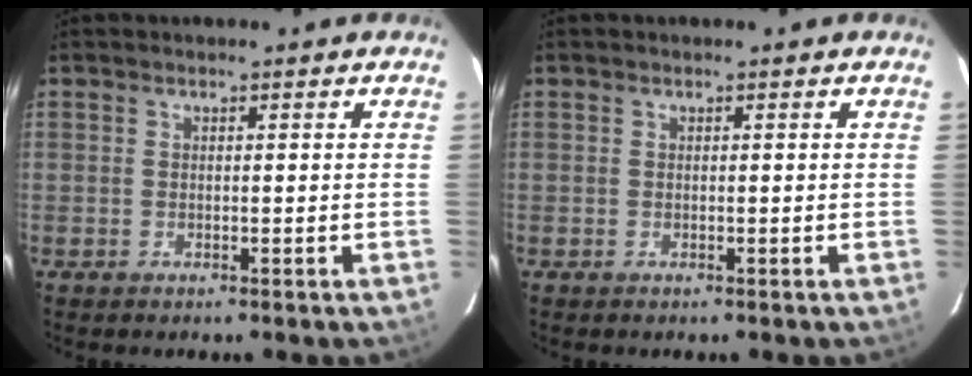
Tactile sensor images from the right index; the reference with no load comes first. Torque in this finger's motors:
{"motor_torque": [0.00, 0.00, 0.00, 0.00]}